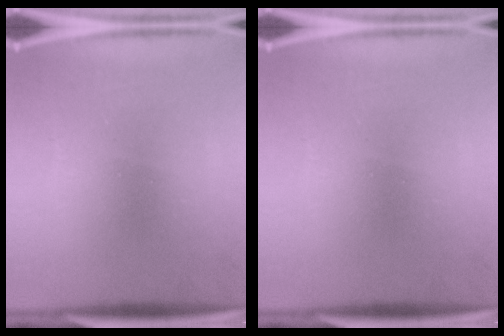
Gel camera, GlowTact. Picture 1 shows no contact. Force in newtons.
{"total": 0.0}